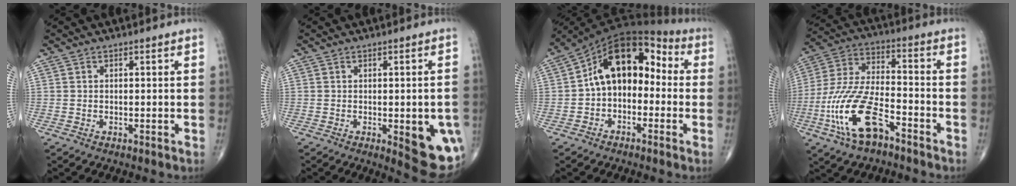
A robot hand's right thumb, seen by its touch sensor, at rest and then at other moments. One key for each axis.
{"total": 11.4, "fx": -2.8, "fy": 3.9, "fz": 10.3, "tx": -0.106, "ty": -0.013, "tz": -0.021}
{"total": 13.7, "fx": -0.4, "fy": 9.2, "fz": 10.2, "tx": -0.130, "ty": 0.052, "tz": -0.025}
{"total": 16.5, "fx": -7.8, "fy": 6.9, "fz": 12.8, "tx": -0.274, "ty": 0.042, "tz": -0.148}